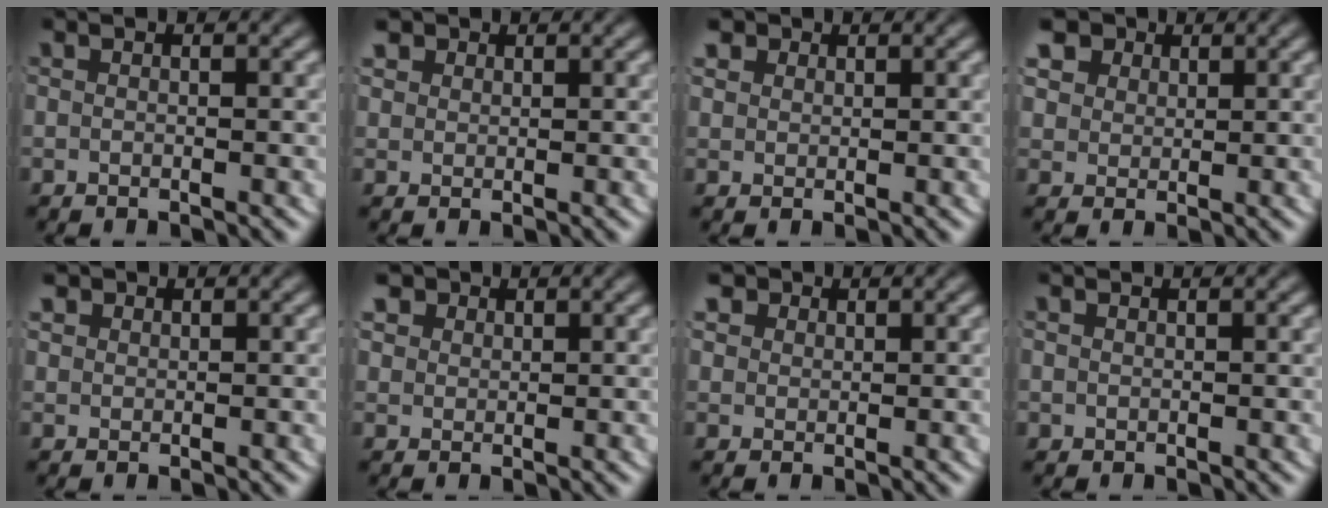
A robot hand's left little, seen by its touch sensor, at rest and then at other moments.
{"total": 1.9, "force": [1.3, 1.3, 0.6], "torque": [-0.023, -0.006, 0.031]}
{"total": 2.1, "force": [1.3, 1.5, 0.7], "torque": [-0.026, -0.006, 0.030]}
{"total": 6.0, "force": [3.2, 4.4, 2.6], "torque": [-0.058, -0.002, 0.054]}
{"total": 1.3, "force": [1.0, 0.8, 0.4], "torque": [-0.016, -0.005, 0.026]}
{"total": 3.0, "force": [1.8, 2.1, 1.0], "torque": [-0.033, -0.006, 0.038]}
{"total": 2.9, "force": [1.8, 2.1, 1.0], "torque": [-0.033, -0.007, 0.036]}
{"total": 0.6, "force": [0.6, 0.1, 0.0], "torque": [0.004, -0.004, 0.018]}